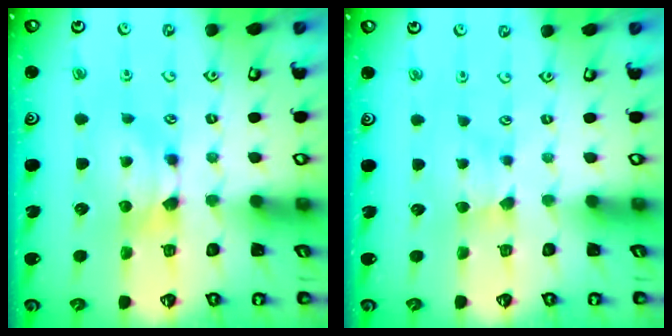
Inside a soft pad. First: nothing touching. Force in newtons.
{"total": 2.9, "press": 2.9, "slide": 0.3}